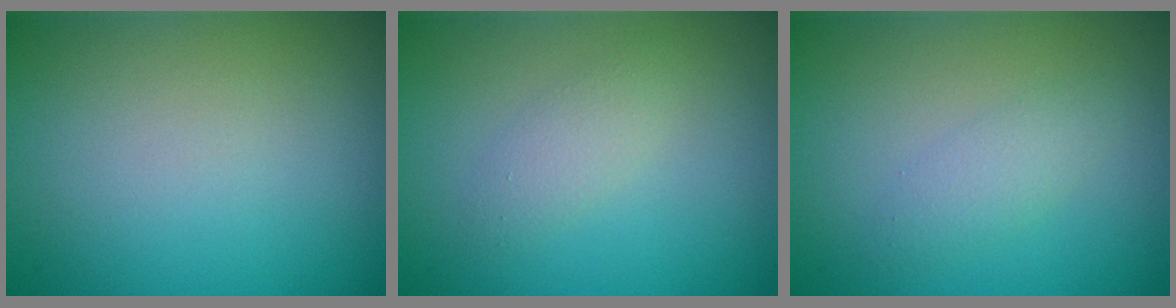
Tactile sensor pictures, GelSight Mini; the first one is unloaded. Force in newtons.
{"total": 1.6, "press": 1.6, "slide": 0.1}
{"total": 1.7, "press": 1.7, "slide": 0.1}